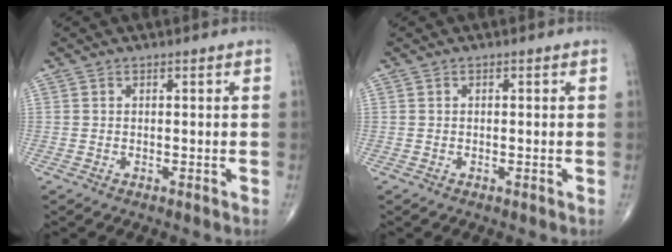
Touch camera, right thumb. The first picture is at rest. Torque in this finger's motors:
{"motor_torque": [0.33, -0.59, -0.19, -0.08, 0.01]}